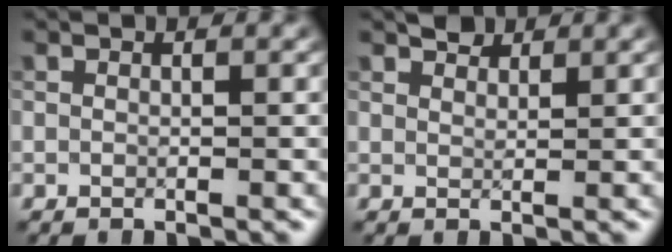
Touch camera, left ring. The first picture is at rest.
{"total": 1.4, "force": [1.3, 0.3, 0.0], "torque": [-0.002, 0.000, 0.024]}